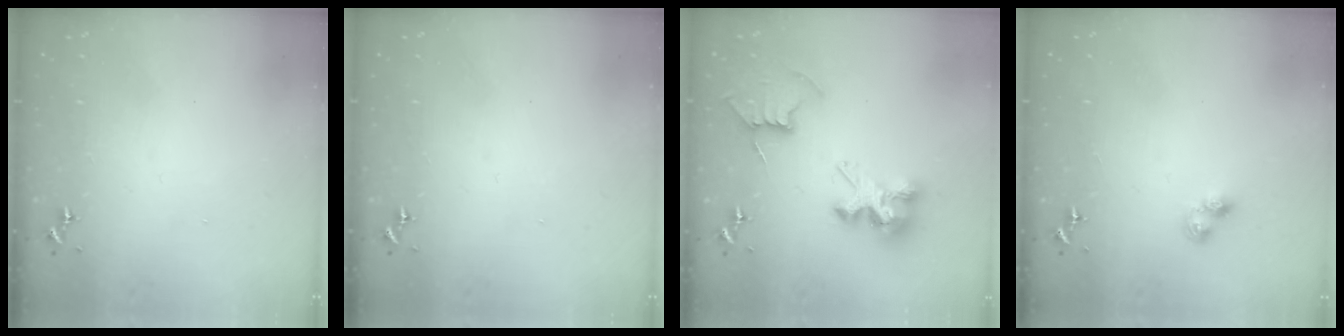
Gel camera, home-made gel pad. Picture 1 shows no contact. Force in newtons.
{"total": 0.0}
{"total": 10.5, "press": 10.5, "slide": 0.5}
{"total": 3.6, "press": 3.5, "slide": 0.4}